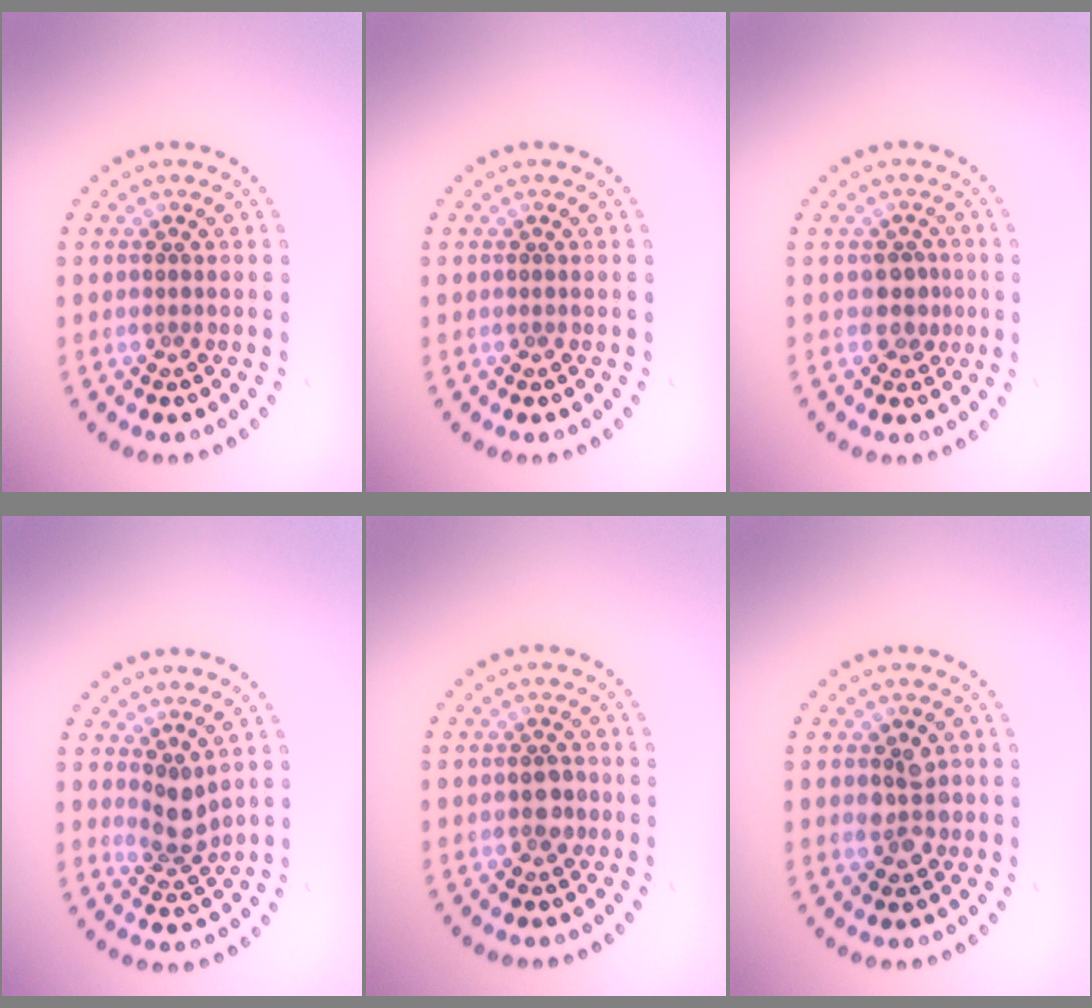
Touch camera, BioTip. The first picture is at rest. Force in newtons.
{"total": 0.0}
{"total": 1.8, "press": 1.6, "slide": 1.0}
{"total": 2.4, "press": 1.8, "slide": 1.6}
{"total": 1.9, "press": 1.9, "slide": 0.3}
{"total": 2.5, "press": 2.5, "slide": 0.5}